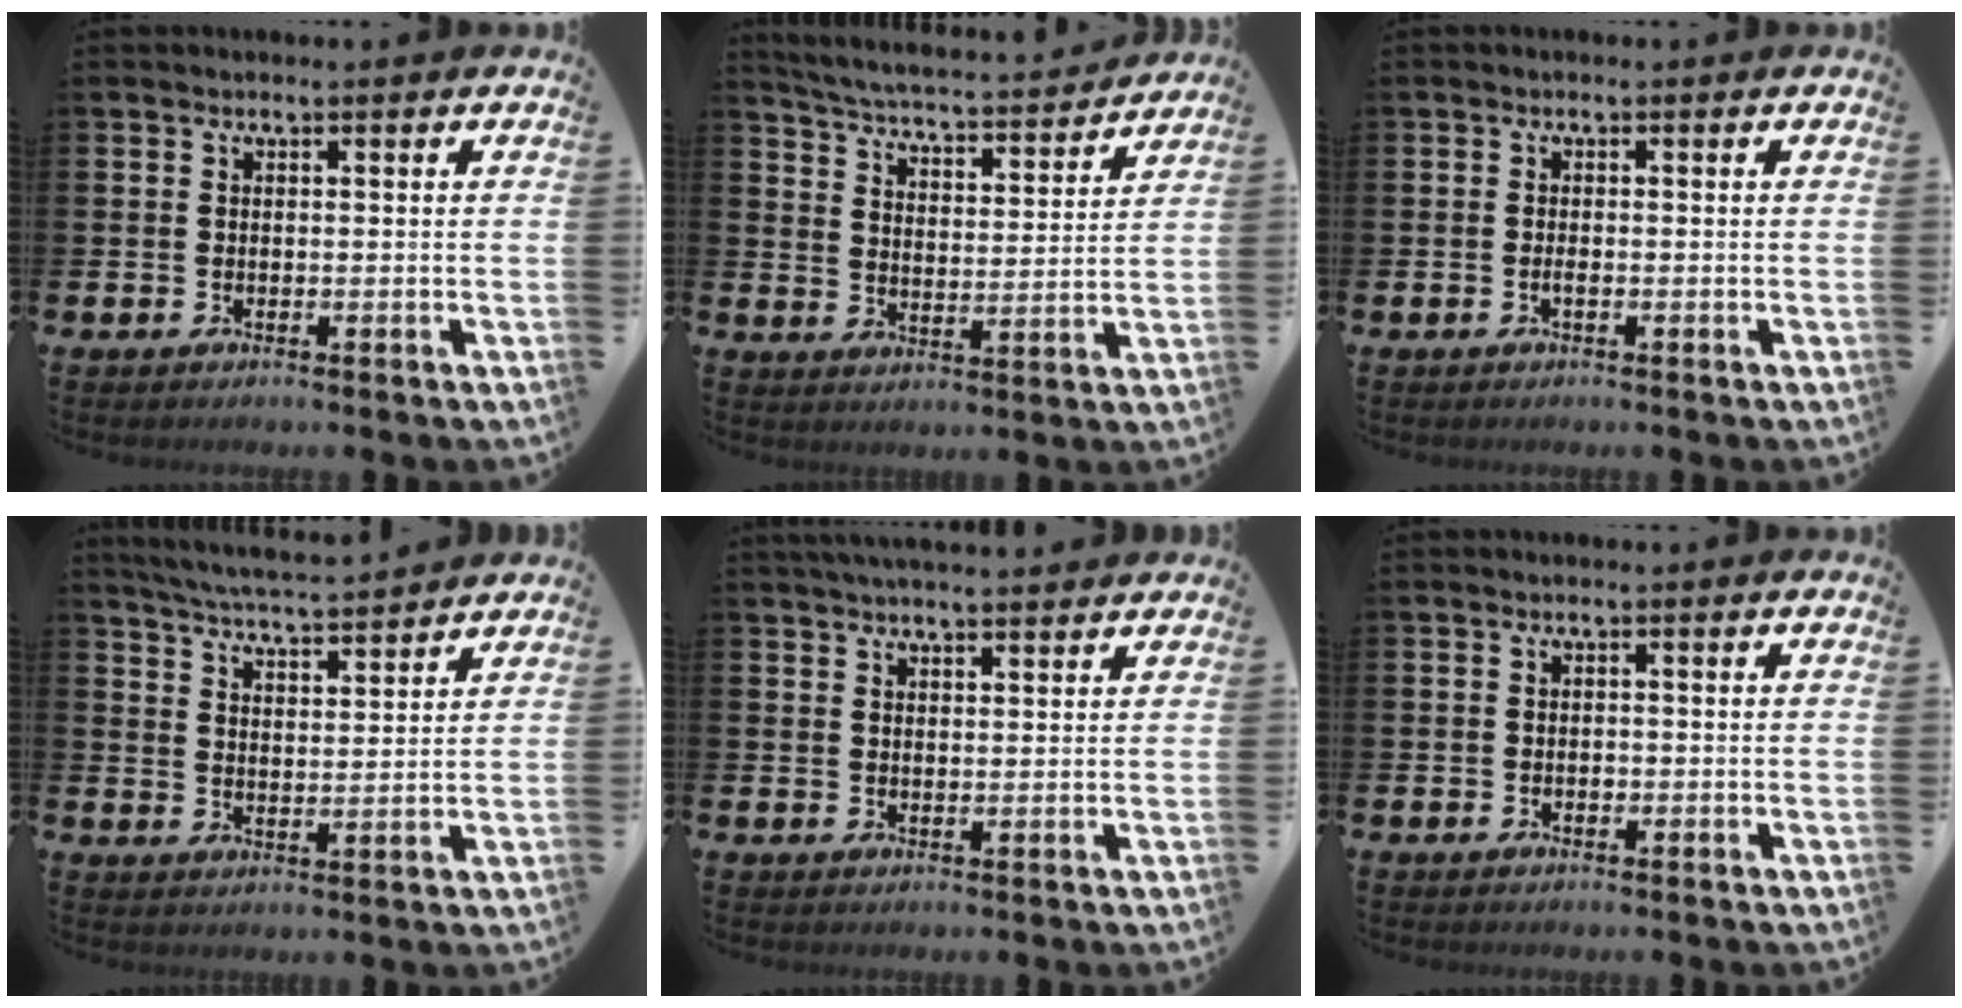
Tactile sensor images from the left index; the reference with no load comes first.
{"total": 4.9, "force": [4.8, 0.3, 0.8], "torque": [-0.040, -0.044, 0.079]}
{"total": 0.5, "force": [-0.2, 0.1, 0.5], "torque": [-0.013, -0.002, -0.003]}
{"total": 5.4, "force": [5.4, 0.0, 0.8], "torque": [-0.036, -0.033, 0.095]}
{"total": 3.3, "force": [3.2, 0.0, 0.6], "torque": [-0.015, -0.010, 0.058]}
{"total": 0.5, "force": [-0.1, 0.5, 0.2], "torque": [-0.001, 0.002, -0.004]}